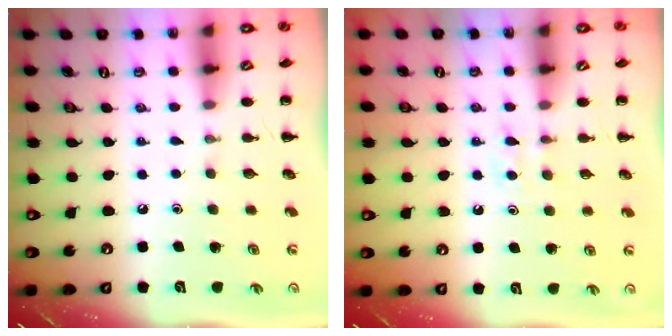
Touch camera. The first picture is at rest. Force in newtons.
{"total": 3.5, "press": 3.3, "slide": 1.2}